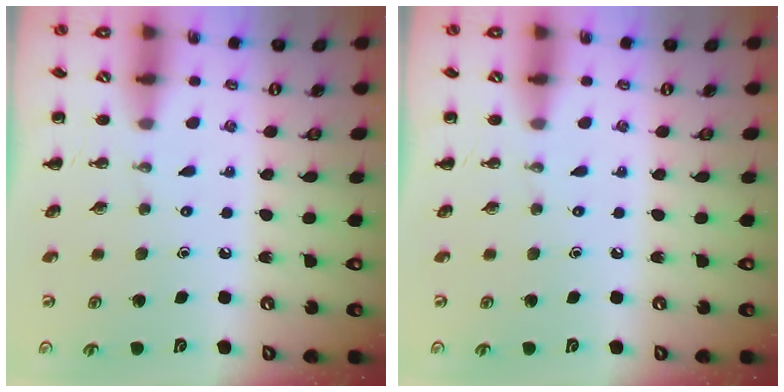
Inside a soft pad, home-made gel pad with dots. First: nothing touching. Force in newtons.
{"total": 0.0}